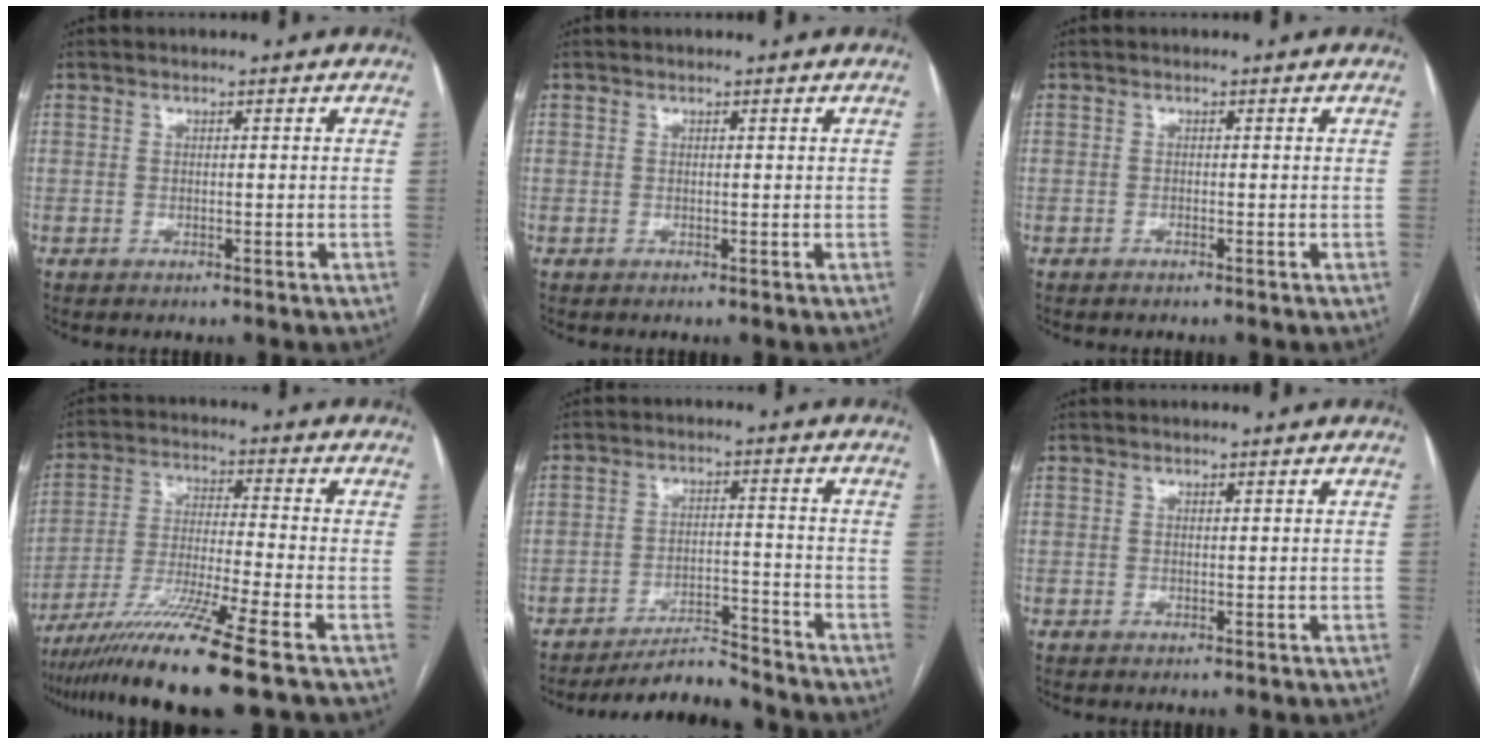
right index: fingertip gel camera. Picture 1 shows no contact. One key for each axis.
{"total": 0.0}
{"total": 0.0}
{"total": 13.3, "fx": -9.5, "fy": -2.0, "fz": 9.1, "tx": -0.172, "ty": -0.035, "tz": -0.170}
{"total": 6.2, "fx": -6.2, "fy": 0.3, "fz": 0.4, "tx": -0.006, "ty": 0.000, "tz": -0.104}
{"total": 0.0}